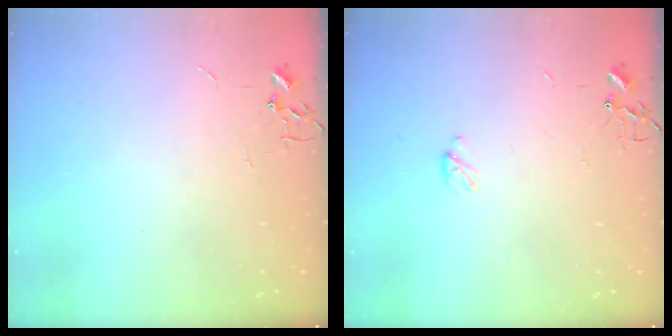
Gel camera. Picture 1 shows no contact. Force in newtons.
{"total": 3.2, "press": 3.2, "slide": 0.3}